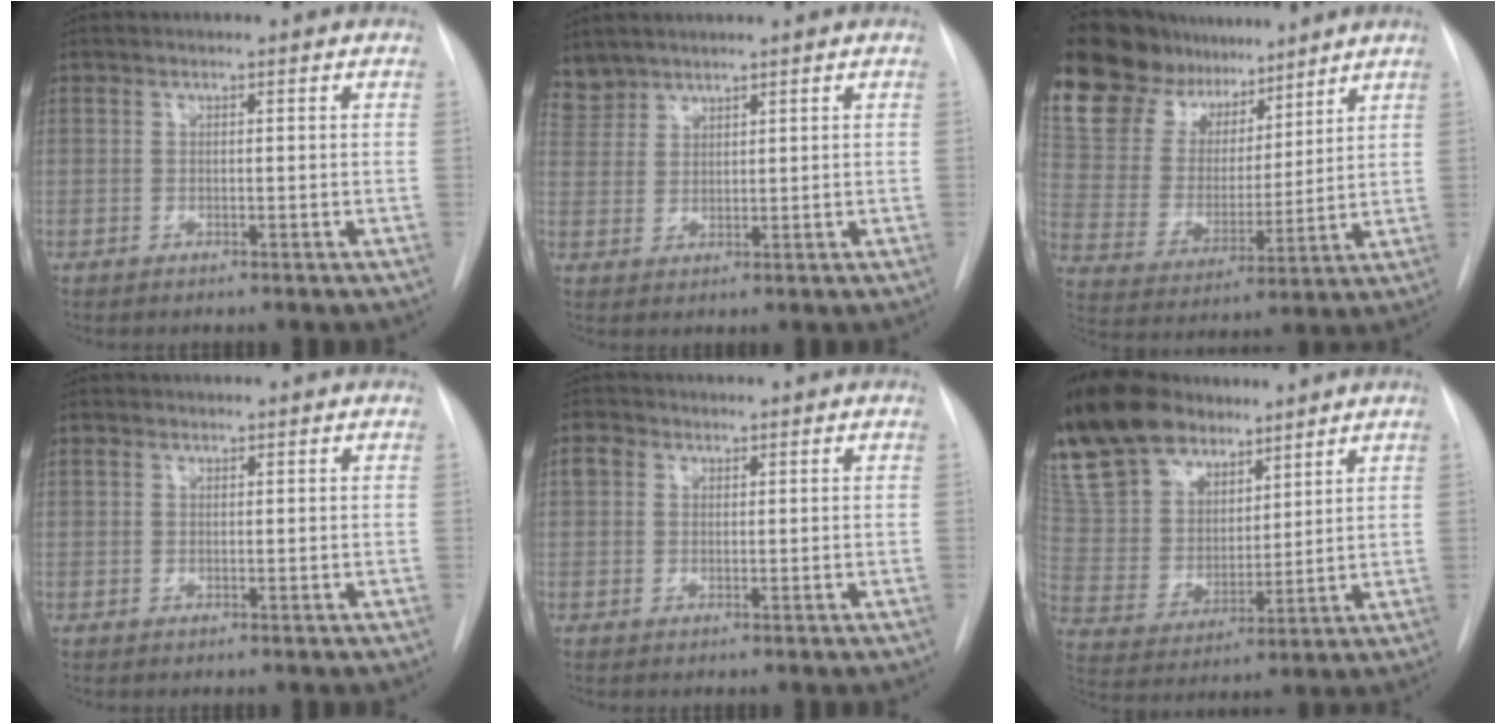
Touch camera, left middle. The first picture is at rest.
{"total": 3.5, "force": [3.3, 1.1, -0.4], "torque": [0.009, 0.011, 0.071]}
{"total": 16.8, "force": [13.9, 8.0, 5.1], "torque": [-0.093, 0.034, 0.259]}
{"total": 0.6, "force": [0.4, 0.4, -0.2], "torque": [0.006, 0.006, 0.004]}
{"total": 2.1, "force": [0.8, 1.8, 0.8], "torque": [-0.016, 0.011, 0.012]}
{"total": 20.6, "force": [15.9, 10.3, 8.1], "torque": [-0.193, 0.031, 0.296]}